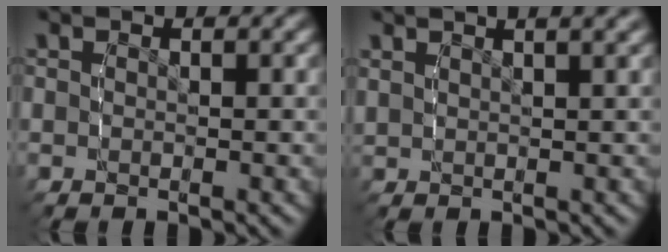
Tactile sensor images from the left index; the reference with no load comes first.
{"total": 4.0, "force": [2.9, 1.3, 2.5], "torque": [-0.030, 0.018, 0.043]}